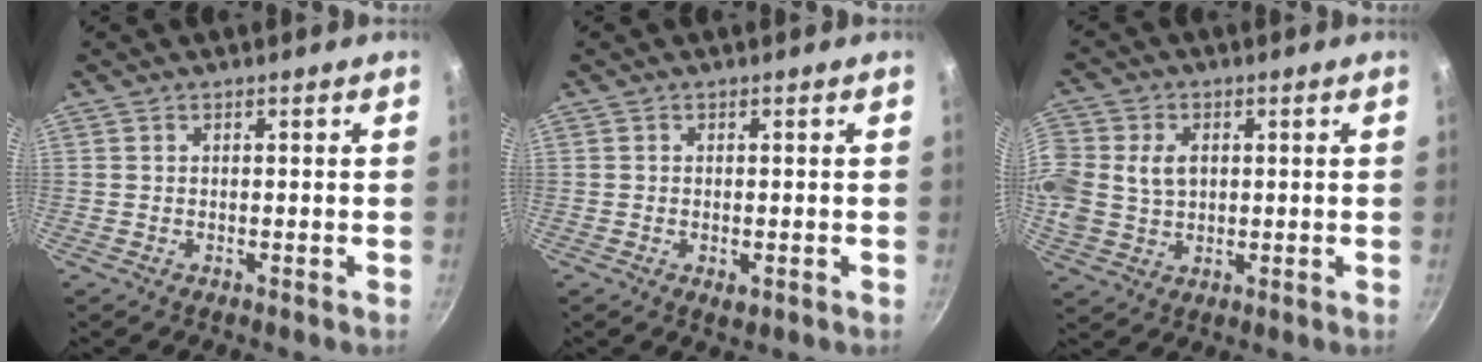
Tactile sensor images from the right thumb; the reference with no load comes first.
{"total": 2.0, "force": [-0.6, 1.1, 1.6], "torque": [-0.025, -0.004, -0.008]}
{"total": 11.8, "force": [1.5, 9.5, 6.8], "torque": [-0.156, 0.015, 0.025]}